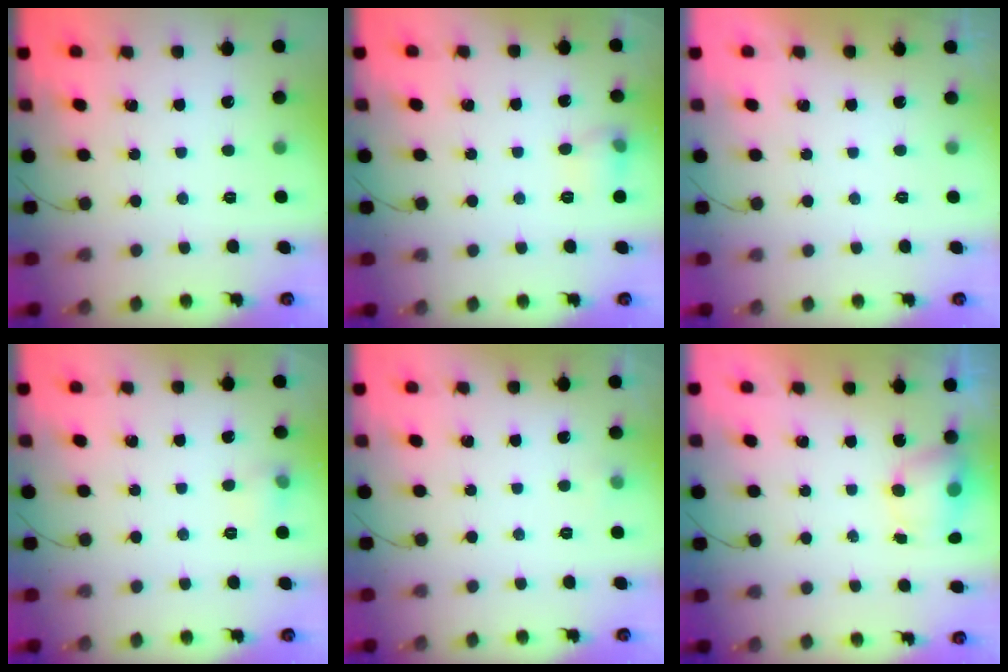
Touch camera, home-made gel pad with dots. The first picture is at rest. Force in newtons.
{"total": 5.9, "press": 5.7, "slide": 1.4}
{"total": 0.0}
{"total": 5.5, "press": 5.4, "slide": 1.2}
{"total": 3.1, "press": 2.8, "slide": 1.4}
{"total": 5.8, "press": 5.7, "slide": 0.7}